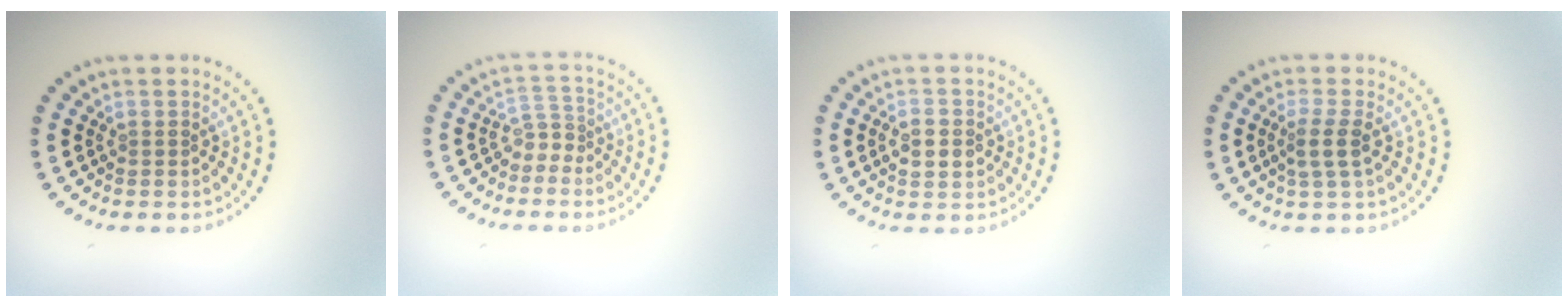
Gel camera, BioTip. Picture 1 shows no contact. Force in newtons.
{"total": 1.8, "press": 1.3, "slide": 1.3}
{"total": 2.9, "press": 2.9, "slide": 0.1}
{"total": 2.1, "press": 1.8, "slide": 1.1}